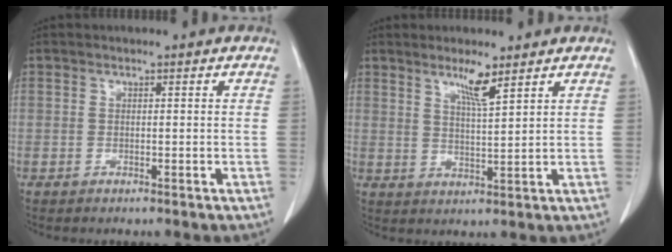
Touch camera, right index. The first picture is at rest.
{"total": 4.4, "force": [3.1, -0.1, 3.1], "torque": [-0.060, -0.008, 0.057]}